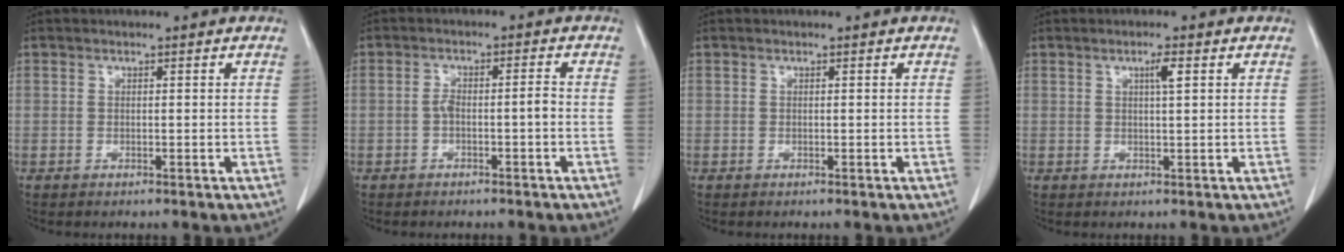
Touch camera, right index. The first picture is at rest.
{"total": 3.0, "force": [-0.9, 0.6, 2.8], "torque": [-0.048, 0.009, -0.014]}
{"total": 0.0}
{"total": 2.1, "force": [0.8, 0.0, 1.9], "torque": [-0.036, -0.001, 0.013]}